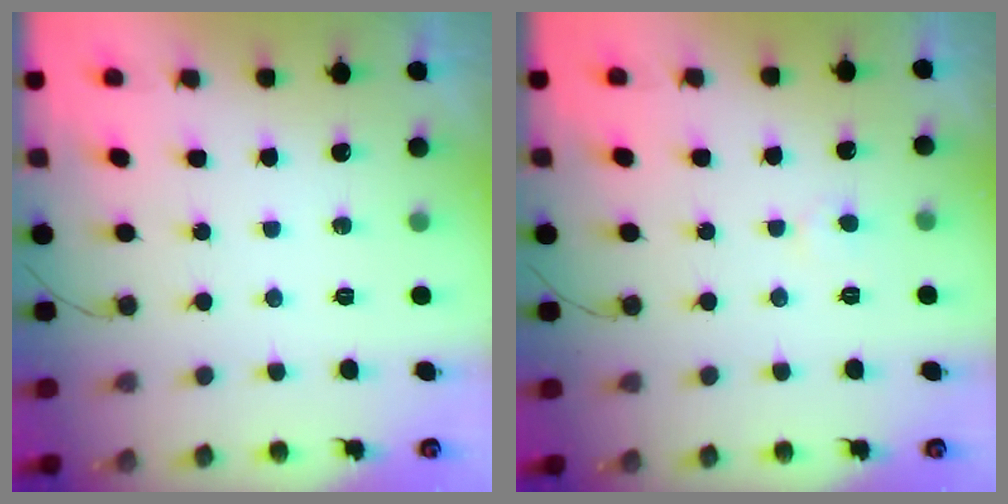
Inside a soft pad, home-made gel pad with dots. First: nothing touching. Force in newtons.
{"total": 2.2, "press": 2.2, "slide": 0.2}